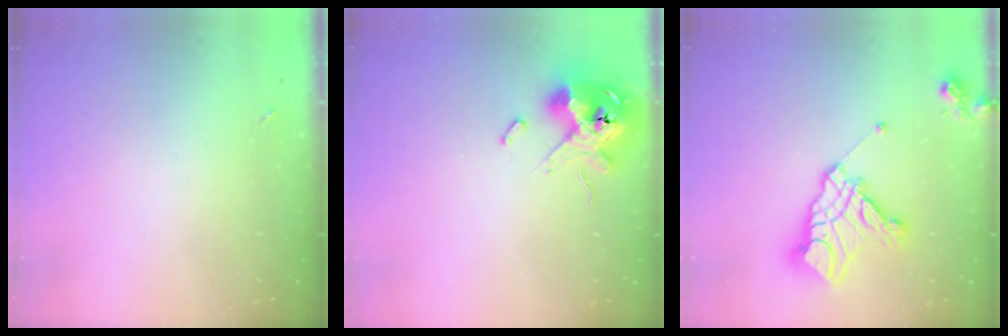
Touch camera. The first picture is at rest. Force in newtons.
{"total": 14.6, "press": 14.4, "slide": 2.8}
{"total": 16.6, "press": 16.5, "slide": 2.1}